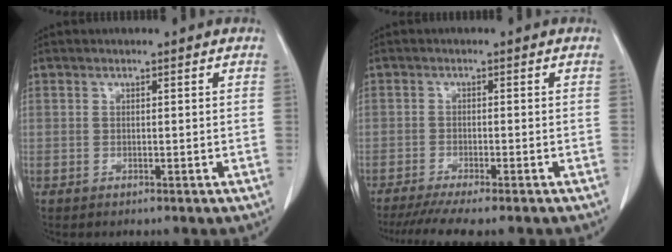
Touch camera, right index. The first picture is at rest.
{"total": 7.6, "force": [-6.2, 0.6, 4.2], "torque": [-0.060, -0.014, -0.100]}